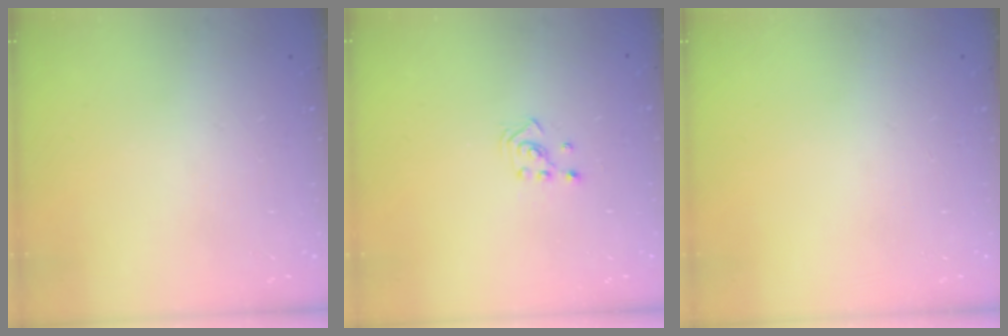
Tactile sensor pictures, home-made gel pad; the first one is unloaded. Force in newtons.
{"total": 2.1, "press": 2.1, "slide": 0.3}
{"total": 0.0}